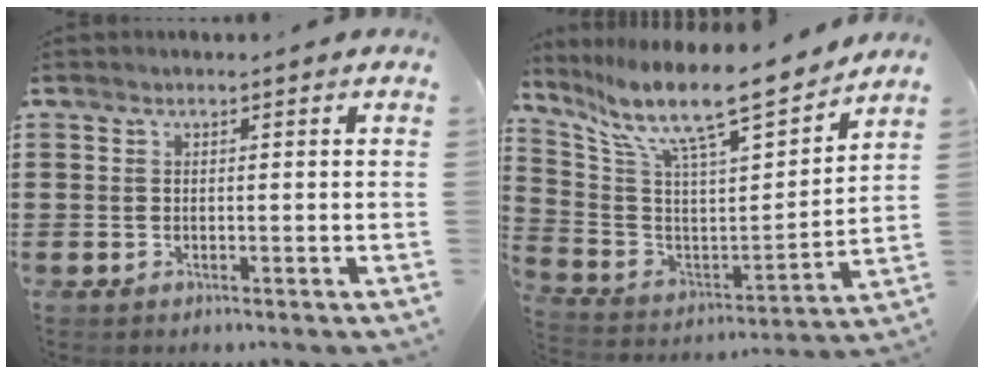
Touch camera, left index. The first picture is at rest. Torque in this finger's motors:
{"motor_torque": [2.14, 0.00, 1.05, 0.21]}